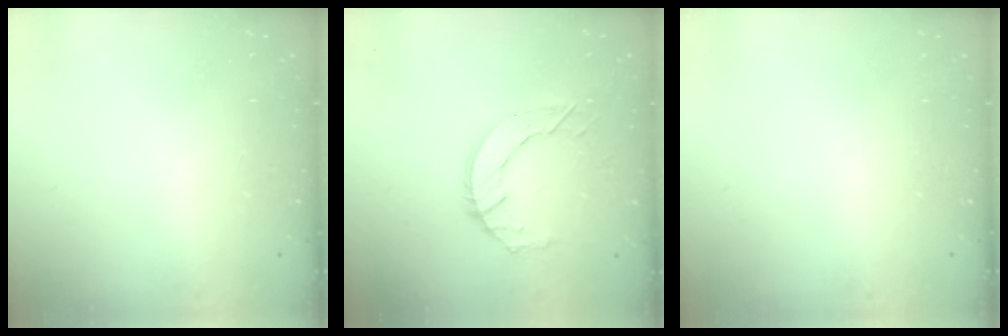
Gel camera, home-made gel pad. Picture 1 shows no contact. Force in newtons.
{"total": 8.1, "press": 8.0, "slide": 0.4}
{"total": 0.0}